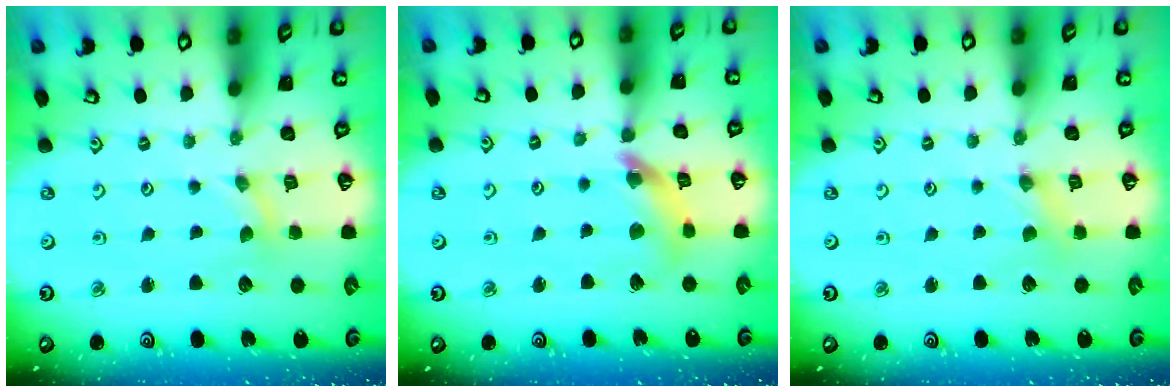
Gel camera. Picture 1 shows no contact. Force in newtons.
{"total": 9.9, "press": 9.9, "slide": 1.2}
{"total": 0.8, "press": 0.8, "slide": 0.2}